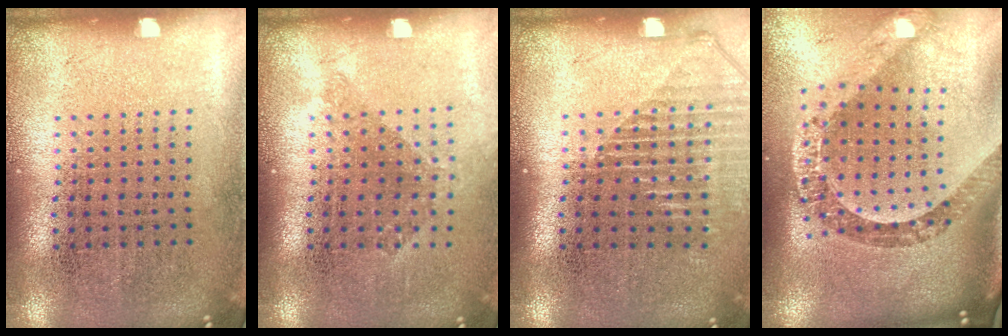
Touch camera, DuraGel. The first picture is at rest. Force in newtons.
{"total": 1.1, "press": 0.8, "slide": 0.7}
{"total": 1.4, "press": 1.3, "slide": 0.6}
{"total": 2.6, "press": 2.0, "slide": 1.6}